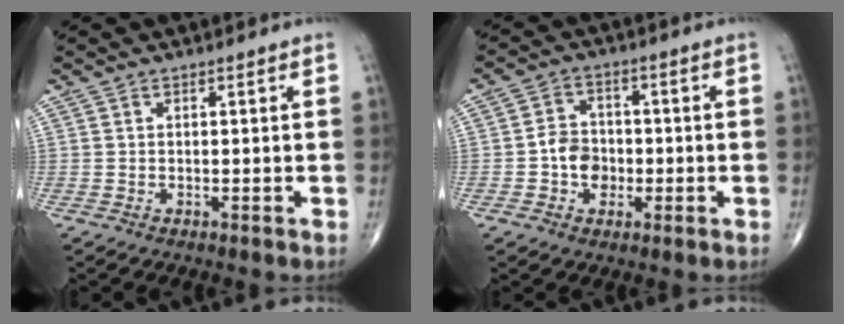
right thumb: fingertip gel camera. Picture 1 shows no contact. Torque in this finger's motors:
{"motor_torque": [1.38, 1.09, 0.16, -0.64, 0.21]}